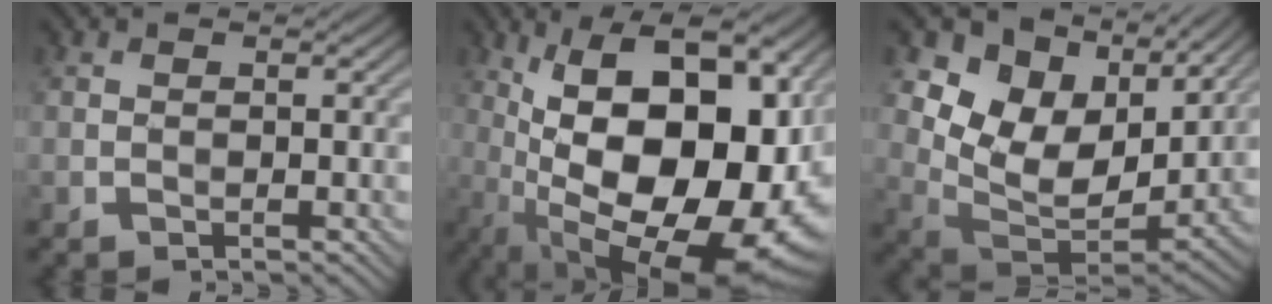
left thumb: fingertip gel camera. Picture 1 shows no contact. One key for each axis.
{"total": 21.1, "fx": -0.7, "fy": 10.8, "fz": 18.1, "tx": -0.252, "ty": -0.001, "tz": -0.002}
{"total": 13.2, "fx": 7.0, "fy": 8.5, "fz": 7.4, "tx": -0.172, "ty": 0.022, "tz": 0.127}